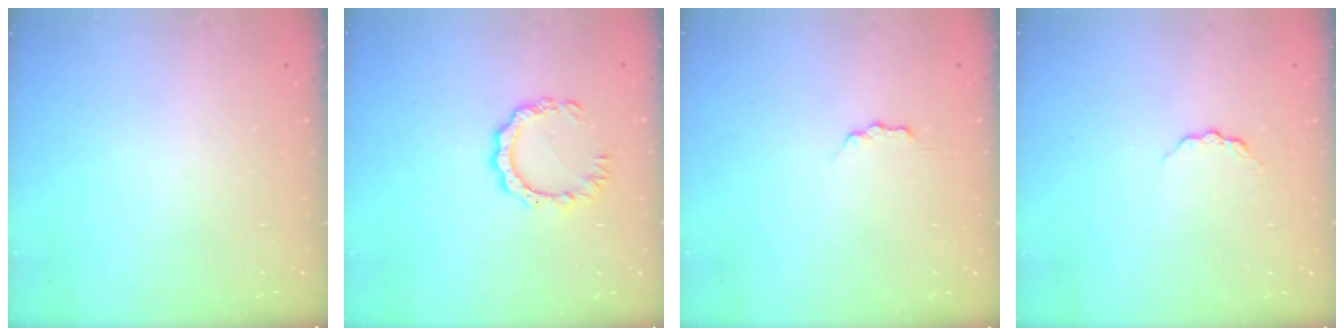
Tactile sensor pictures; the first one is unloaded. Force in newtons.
{"total": 7.8, "press": 7.8, "slide": 0.8}
{"total": 2.1, "press": 2.0, "slide": 0.3}
{"total": 3.7, "press": 3.7, "slide": 0.4}